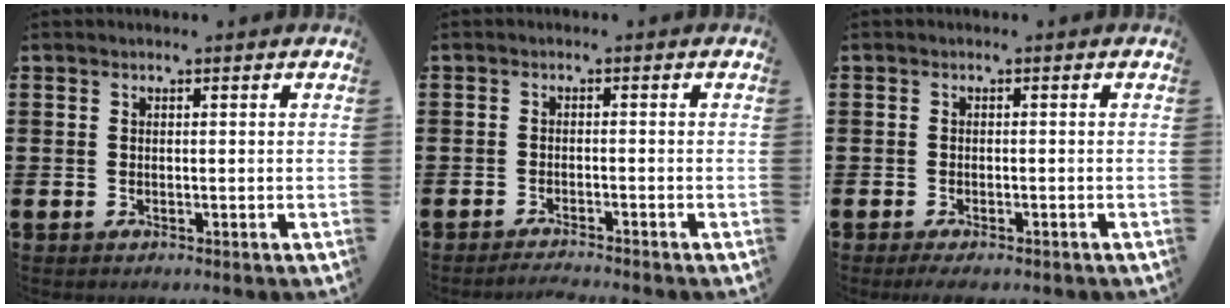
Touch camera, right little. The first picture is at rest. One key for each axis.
{"total": 1.4, "fx": -1.3, "fy": -0.2, "fz": 0.2, "tx": -0.004, "ty": 0.001, "tz": -0.027}
{"total": 1.1, "fx": -0.9, "fy": 0.2, "fz": 0.6, "tx": -0.012, "ty": 0.000, "tz": -0.019}